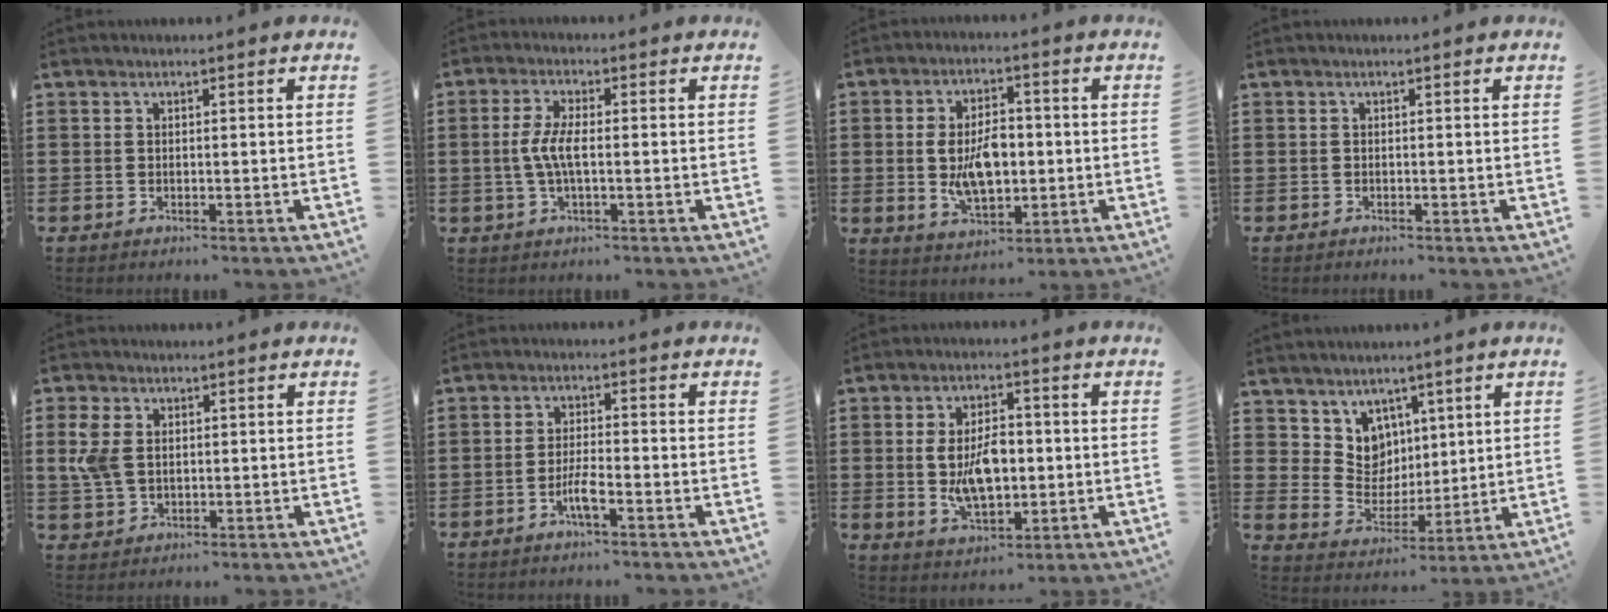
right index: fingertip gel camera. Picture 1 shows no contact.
{"total": 4.5, "force": [-0.5, 1.3, 4.3], "torque": [-0.105, -0.005, -0.019]}
{"total": 8.3, "force": [-0.4, 4.7, 6.9], "torque": [-0.132, 0.001, -0.014]}
{"total": 0.0}
{"total": 4.9, "force": [1.2, 3.3, 3.5], "torque": [-0.098, 0.003, 0.015]}
{"total": 3.7, "force": [-1.9, 0.4, 3.2], "torque": [-0.069, -0.006, -0.037]}
{"total": 8.3, "force": [-0.3, 4.5, 7.0], "torque": [-0.134, -0.001, -0.012]}
{"total": 6.8, "force": [3.9, 5.5, 0.4], "torque": [-0.038, -0.022, 0.077]}